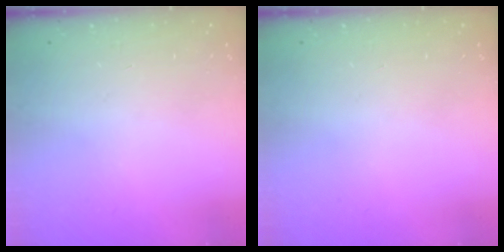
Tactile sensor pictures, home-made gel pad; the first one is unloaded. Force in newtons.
{"total": 0.0}